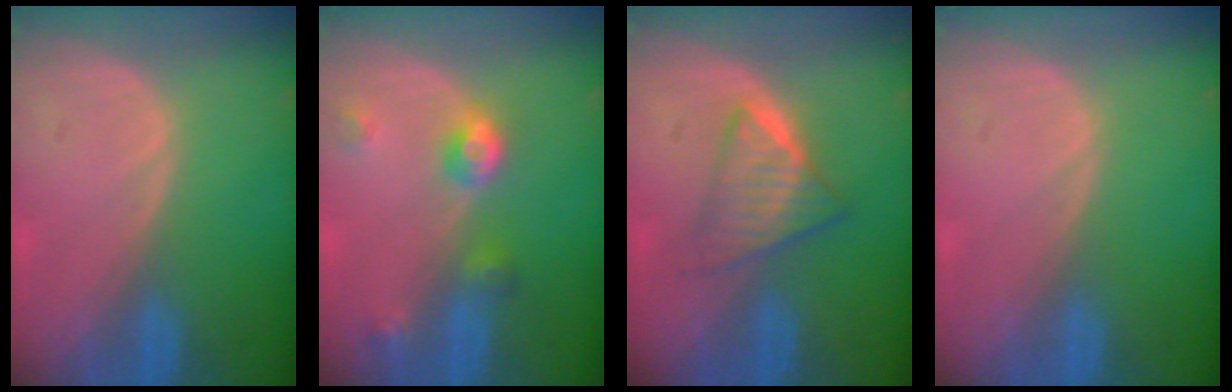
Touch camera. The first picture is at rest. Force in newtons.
{"total": 4.7, "press": 4.3, "slide": 2.0}
{"total": 6.3, "press": 5.4, "slide": 3.2}
{"total": 0.0}